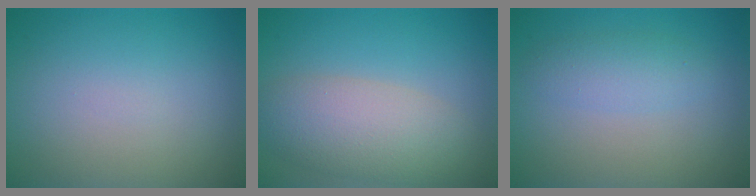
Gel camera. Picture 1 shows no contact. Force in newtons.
{"total": 5.7, "press": 5.7, "slide": 0.4}
{"total": 2.2, "press": 2.2, "slide": 0.1}